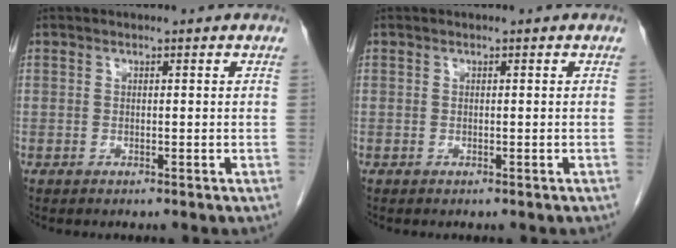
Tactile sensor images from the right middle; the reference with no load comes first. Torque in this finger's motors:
{"motor_torque": [0.08, 0.06, -0.01, 0.00]}